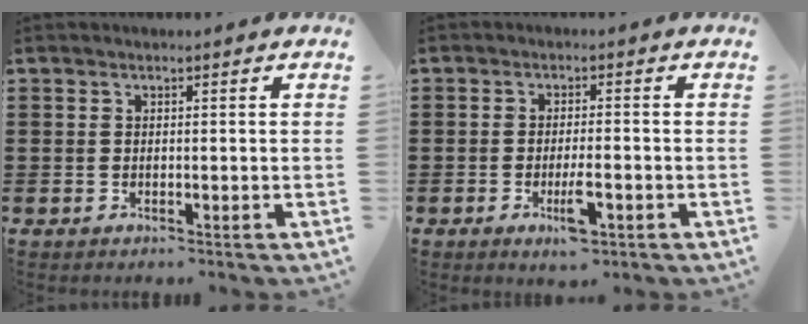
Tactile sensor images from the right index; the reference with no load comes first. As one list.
[{"total": 4.2, "force": [-1.7, 1.1, 3.6], "torque": [-0.058, 0.001, -0.028]}]